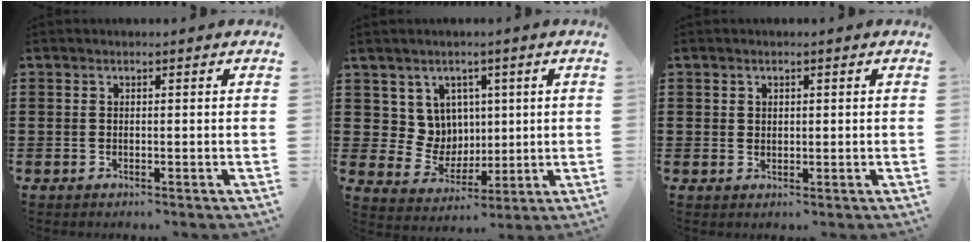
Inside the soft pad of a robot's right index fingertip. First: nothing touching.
{"total": 7.0, "force": [2.7, 6.4, 1.2], "torque": [-0.051, -0.006, 0.055]}
{"total": 1.1, "force": [0.7, 0.8, 0.2], "torque": [-0.005, 0.003, 0.013]}